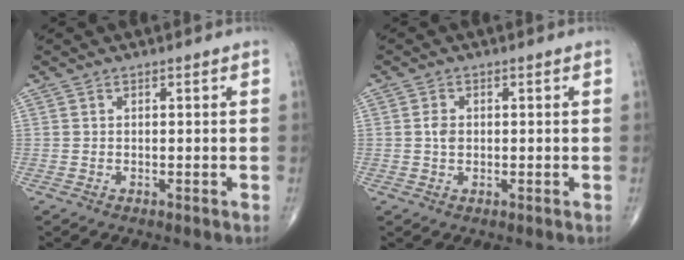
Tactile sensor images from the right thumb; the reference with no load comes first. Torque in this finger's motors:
{"motor_torque": [0.57, 0.51, 0.54, 0.14, -0.02]}